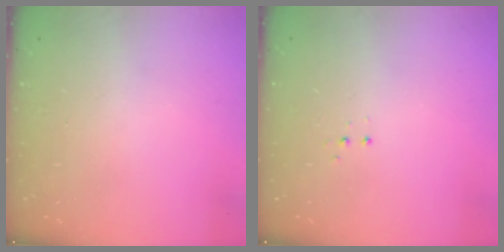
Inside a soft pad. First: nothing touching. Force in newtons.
{"total": 3.4, "press": 3.3, "slide": 0.7}